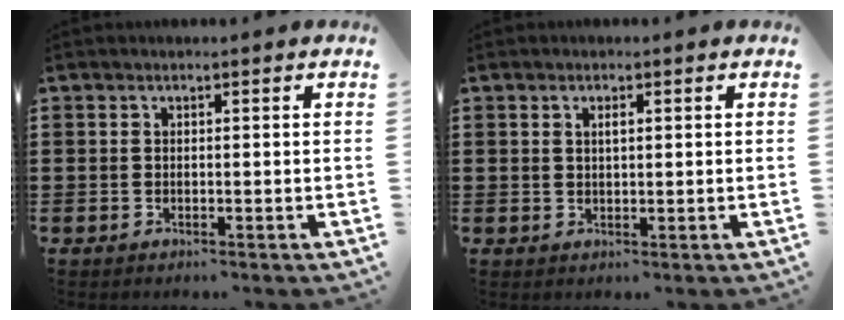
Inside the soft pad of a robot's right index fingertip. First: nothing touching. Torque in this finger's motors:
{"motor_torque": [-0.15, -0.09, -0.03, -0.01]}